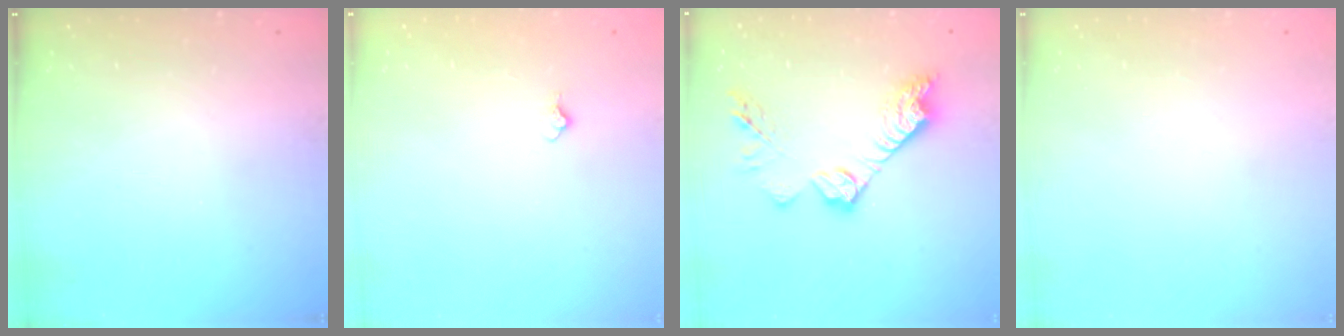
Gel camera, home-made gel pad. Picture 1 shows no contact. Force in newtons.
{"total": 3.9, "press": 3.8, "slide": 0.6}
{"total": 14.7, "press": 14.7, "slide": 1.0}
{"total": 0.0}